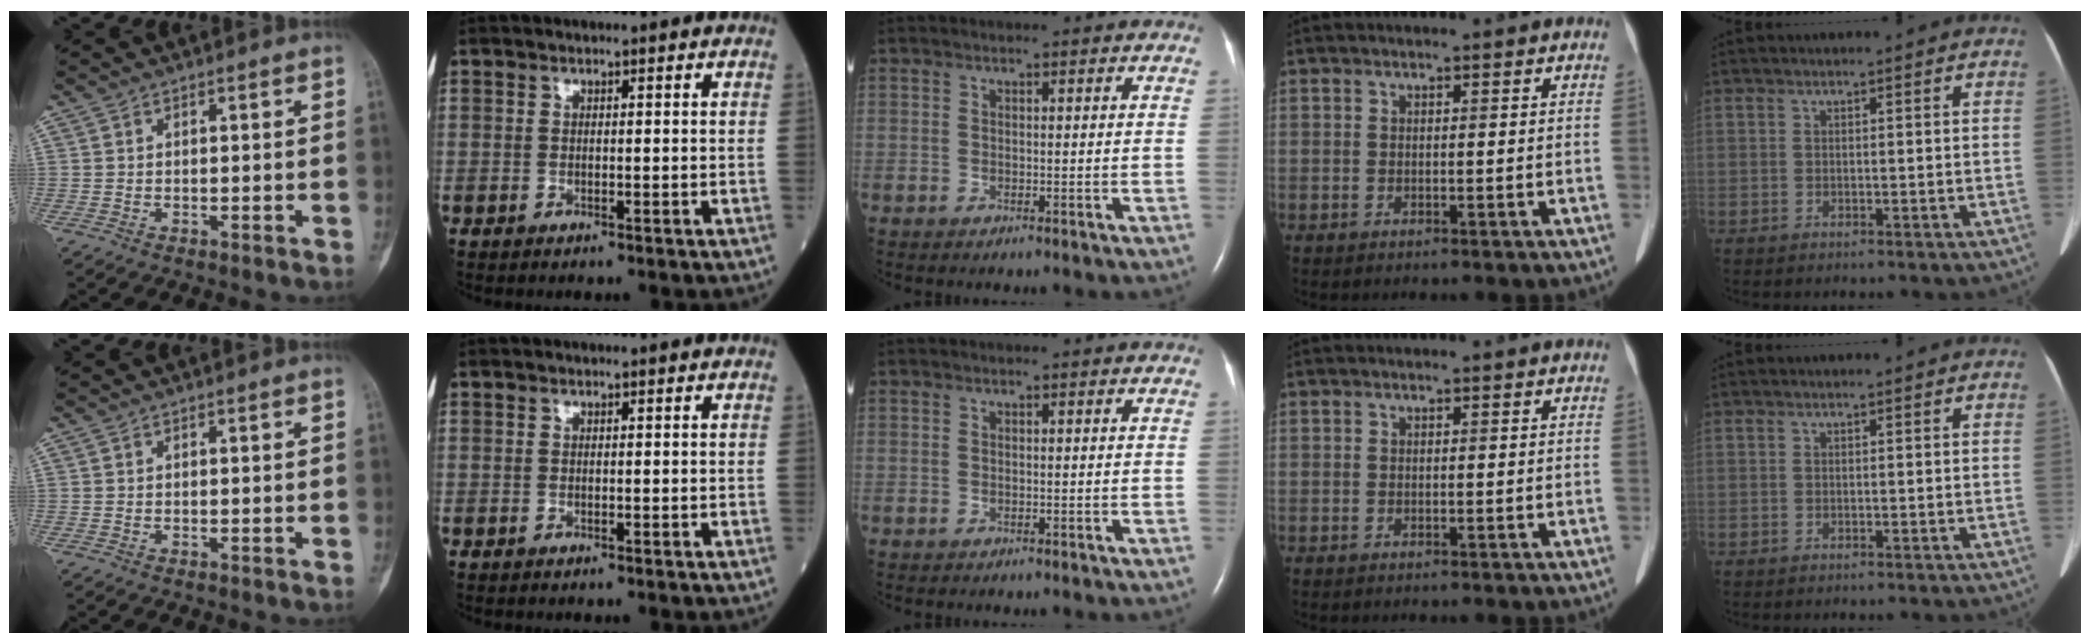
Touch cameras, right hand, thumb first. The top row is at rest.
{}